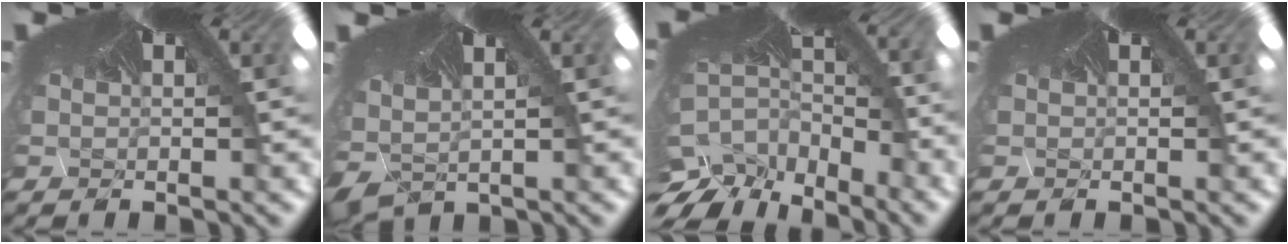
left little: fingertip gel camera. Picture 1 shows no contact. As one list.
[{"total": 3.0, "force": [-3.0, -0.1, 0.0], "torque": [-0.027, -0.041, -0.023]}, {"total": 9.0, "force": [-8.9, 0.0, 1.6], "torque": [-0.014, -0.067, -0.107]}, {"total": 0.0}]